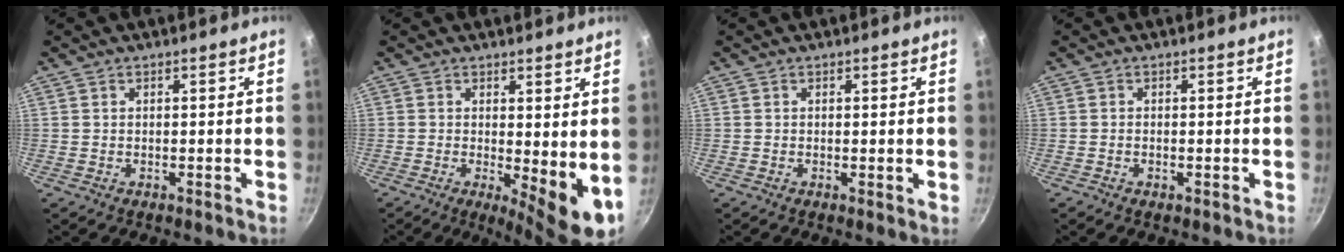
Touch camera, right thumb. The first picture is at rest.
{"total": 8.6, "force": [-0.2, 2.9, 8.1], "torque": [-0.110, -0.020, 0.006]}
{"total": 0.9, "force": [0.1, 0.2, 0.8], "torque": [-0.015, -0.005, -0.001]}
{"total": 0.8, "force": [-0.4, 0.4, 0.6], "torque": [-0.010, 0.002, -0.005]}